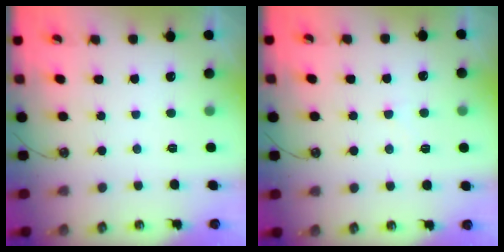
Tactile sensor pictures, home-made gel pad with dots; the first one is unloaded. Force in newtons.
{"total": 2.9, "press": 2.8, "slide": 0.5}